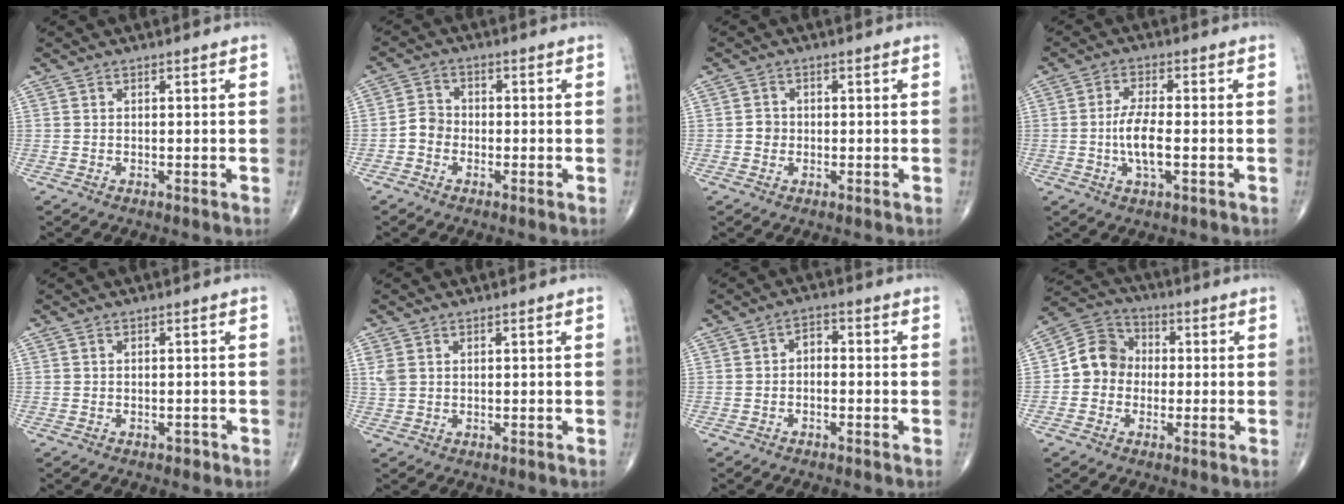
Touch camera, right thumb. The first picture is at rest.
{"total": 3.5, "force": [-1.4, 2.9, 1.4], "torque": [-0.010, 0.014, -0.036]}
{"total": 1.8, "force": [-0.3, 1.7, 0.6], "torque": [0.001, 0.006, -0.008]}
{"total": 6.6, "force": [-1.0, 2.2, 6.1], "torque": [-0.127, 0.000, -0.023]}
{"total": 0.8, "force": [-0.5, 0.5, 0.3], "torque": [0.002, 0.001, -0.009]}
{"total": 2.1, "force": [0.8, 1.5, 1.3], "torque": [-0.035, 0.005, 0.023]}
{"total": 2.6, "force": [-0.7, 1.7, 1.8], "torque": [-0.017, 0.019, -0.024]}
{"total": 8.6, "force": [-0.7, 7.6, 3.8], "torque": [-0.045, 0.033, -0.029]}